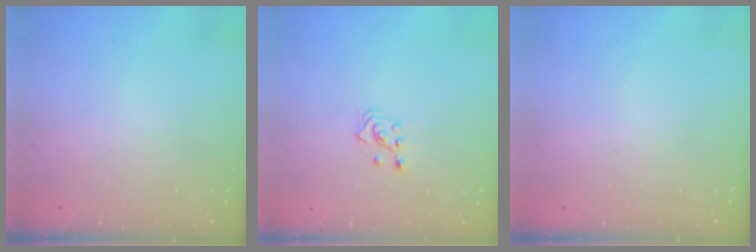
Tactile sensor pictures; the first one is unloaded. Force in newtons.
{"total": 2.6, "press": 2.4, "slide": 1.0}
{"total": 0.0}